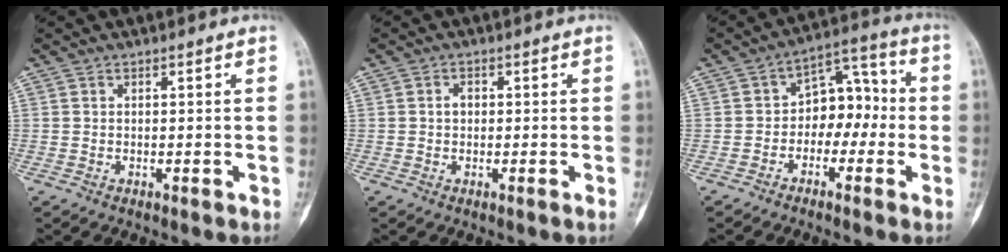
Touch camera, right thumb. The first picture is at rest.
{"total": 1.4, "force": [0.1, 1.0, 0.9], "torque": [-0.010, 0.003, -0.001]}
{"total": 9.1, "force": [-1.6, 6.3, 6.4], "torque": [-0.051, 0.042, -0.043]}